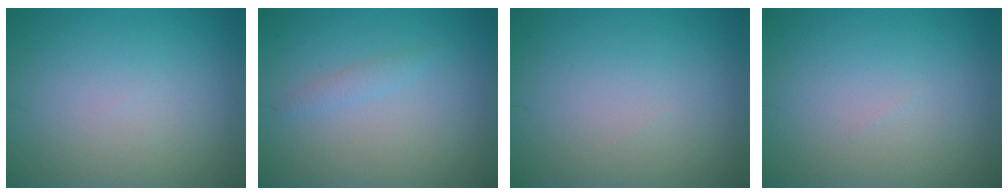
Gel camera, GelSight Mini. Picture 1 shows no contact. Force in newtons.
{"total": 1.0, "press": 1.0, "slide": 0.1}
{"total": 0.0}
{"total": 0.0}